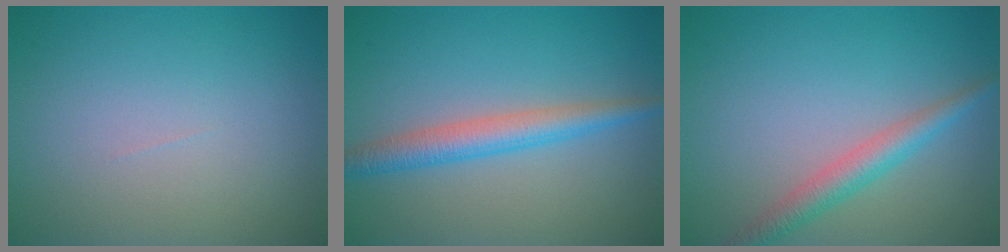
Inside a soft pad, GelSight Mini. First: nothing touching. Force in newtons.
{"total": 3.4, "press": 3.4, "slide": 0.1}
{"total": 2.9, "press": 2.9, "slide": 0.2}